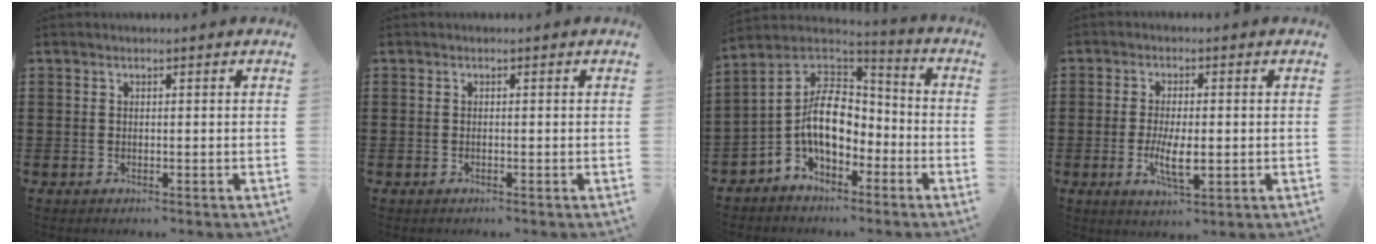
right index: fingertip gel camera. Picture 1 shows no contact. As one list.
[{"total": 0.0}, {"total": 10.2, "force": [-2.3, 6.2, 7.8], "torque": [-0.180, -0.001, -0.050]}, {"total": 6.0, "force": [-0.9, 2.1, 5.5], "torque": [-0.099, -0.006, -0.020]}]